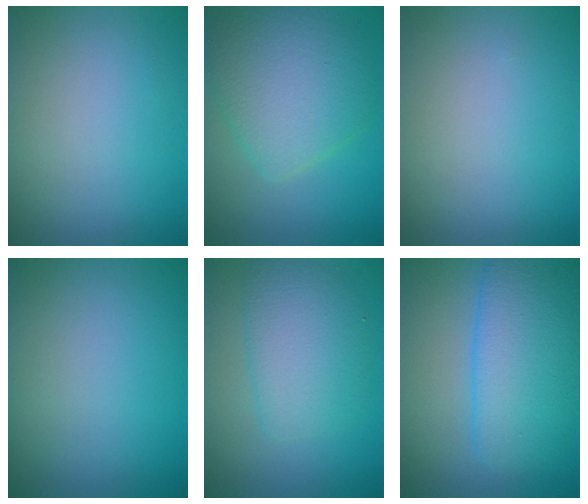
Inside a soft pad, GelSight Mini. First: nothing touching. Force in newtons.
{"total": 5.9, "press": 5.9, "slide": 0.2}
{"total": 0.0}
{"total": 0.0}
{"total": 4.2, "press": 4.2, "slide": 0.0}
{"total": 6.7, "press": 6.7, "slide": 0.2}